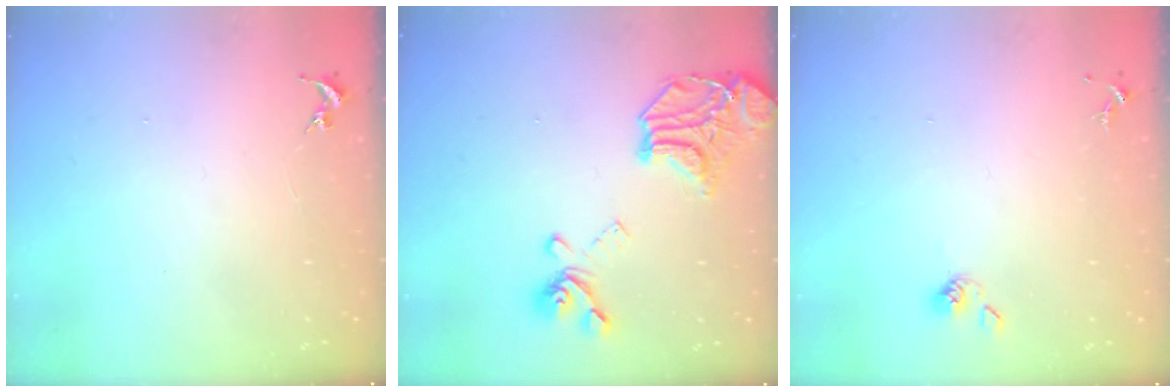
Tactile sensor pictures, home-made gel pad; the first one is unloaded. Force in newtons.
{"total": 18.3, "press": 18.1, "slide": 2.4}
{"total": 4.4, "press": 4.1, "slide": 1.6}